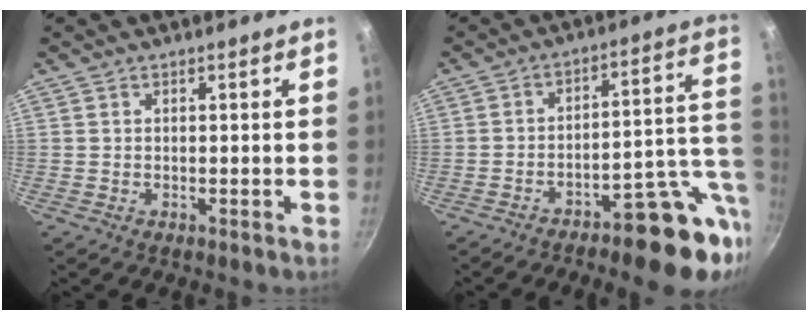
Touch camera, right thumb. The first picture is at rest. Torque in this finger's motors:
{"motor_torque": [3.03, 1.31, 1.23, -1.33, 0.06]}